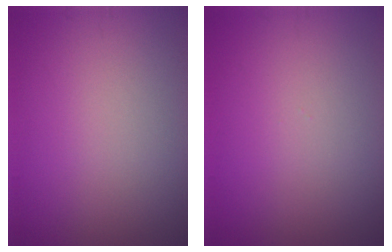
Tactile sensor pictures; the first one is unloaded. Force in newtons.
{"total": 0.0}